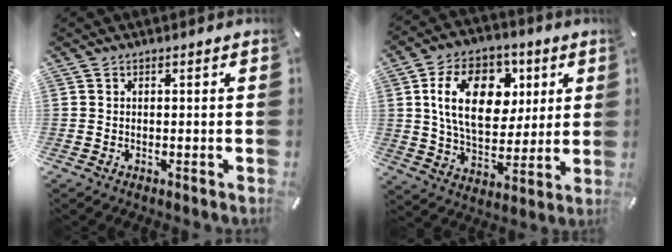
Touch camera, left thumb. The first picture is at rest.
{"total": 18.2, "force": [5.2, 12.6, 12.1], "torque": [-0.204, 0.010, 0.091]}